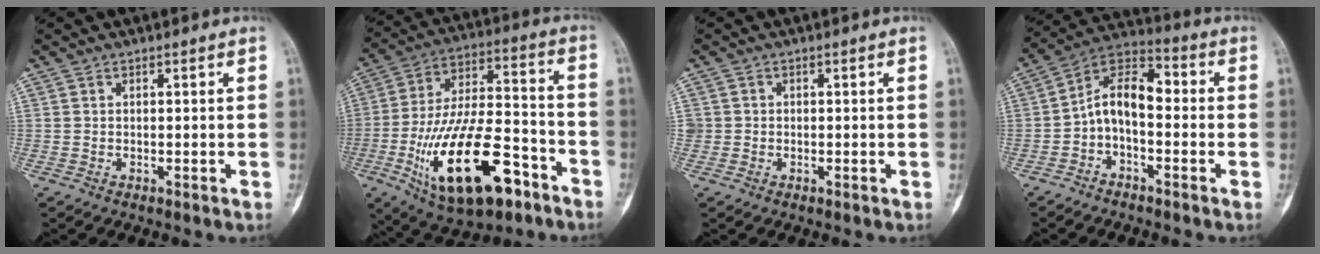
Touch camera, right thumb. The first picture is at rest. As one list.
[{"total": 24.2, "force": [-10.6, 10.6, 19.0], "torque": [-0.348, 0.053, -0.168]}, {"total": 1.3, "force": [-0.1, 1.3, 0.1], "torque": [0.008, 0.006, -0.003]}, {"total": 9.4, "force": [-1.6, 5.5, 7.4], "torque": [-0.109, 0.052, -0.045]}]